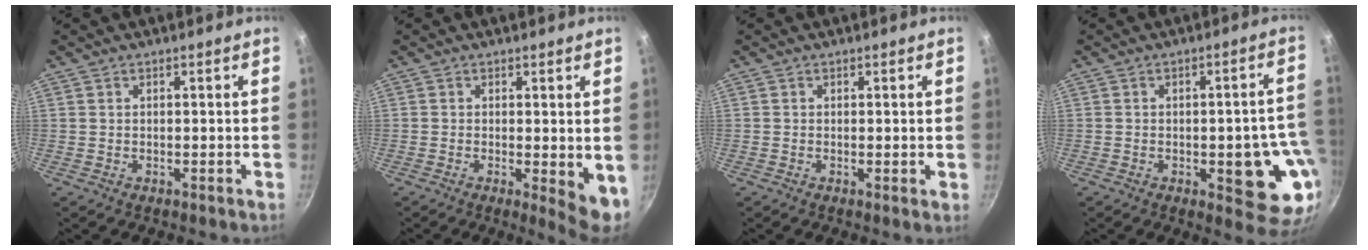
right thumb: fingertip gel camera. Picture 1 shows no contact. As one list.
[{"total": 5.6, "force": [-0.3, 1.8, 5.3], "torque": [-0.069, -0.013, -0.002]}, {"total": 0.7, "force": [0.1, 0.2, 0.6], "torque": [-0.010, -0.003, -0.002]}, {"total": 13.3, "force": [-3.1, 5.5, 11.7], "torque": [-0.087, 0.011, -0.037]}]